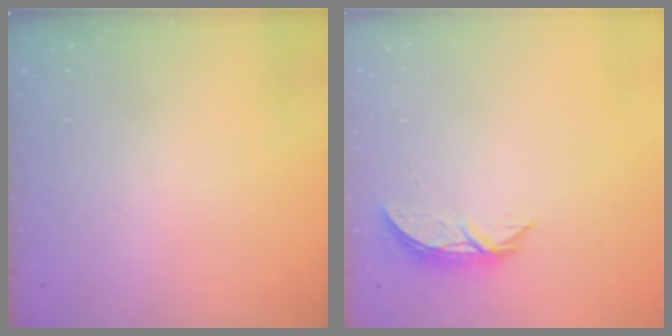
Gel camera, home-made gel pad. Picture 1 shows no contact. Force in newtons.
{"total": 5.2, "press": 5.2, "slide": 0.6}